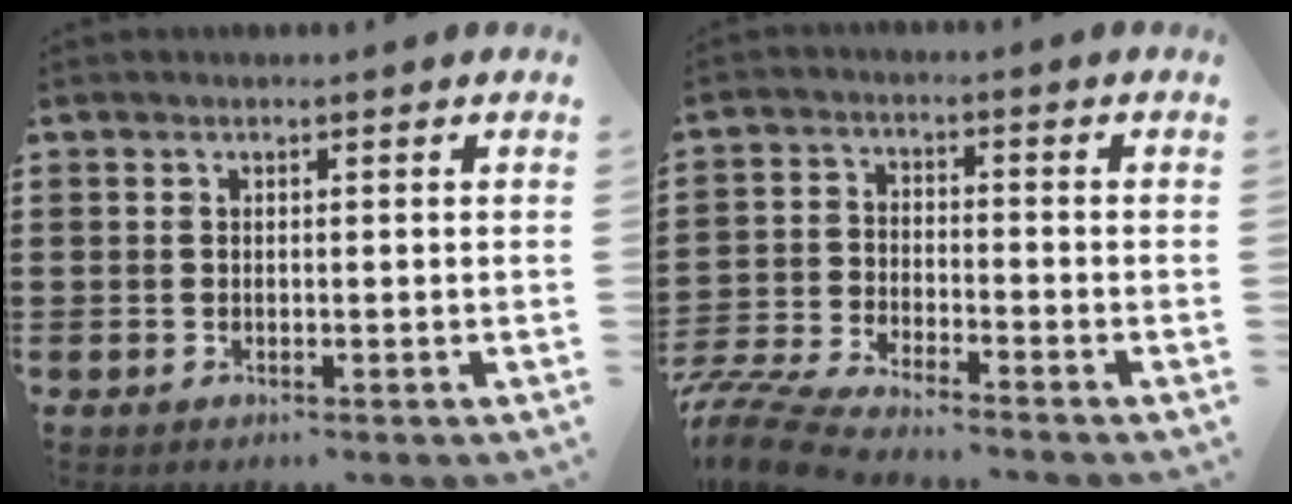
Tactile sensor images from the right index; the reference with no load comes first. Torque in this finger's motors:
{"motor_torque": [0.08, 0.05, 0.22, 0.12]}